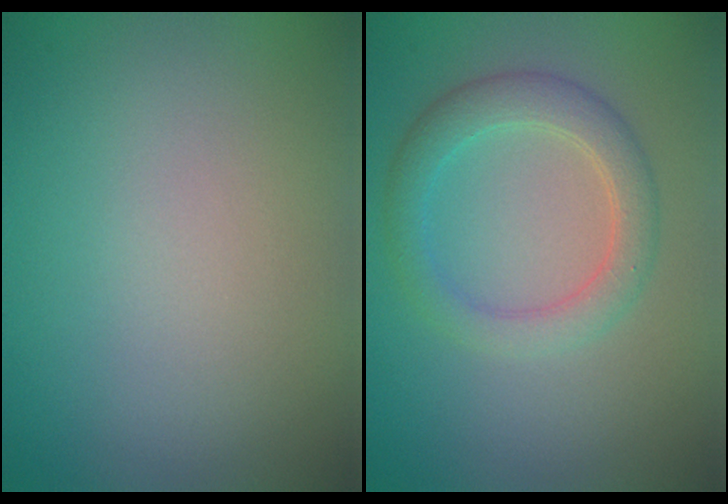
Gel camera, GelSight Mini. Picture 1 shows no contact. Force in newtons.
{"total": 3.4, "press": 3.4, "slide": 0.3}